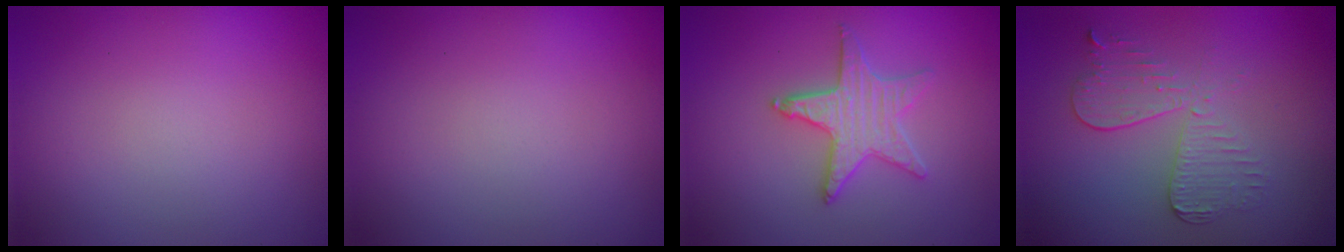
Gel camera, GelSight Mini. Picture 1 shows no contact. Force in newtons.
{"total": 0.0}
{"total": 3.1, "press": 3.1, "slide": 0.5}
{"total": 3.6, "press": 3.1, "slide": 1.9}